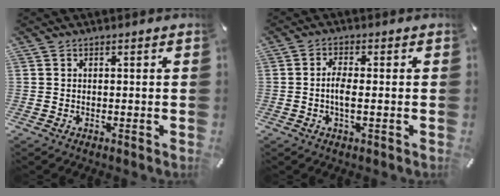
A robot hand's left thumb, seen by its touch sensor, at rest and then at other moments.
{"total": 3.8, "force": [-0.7, 1.2, 3.6], "torque": [-0.078, -0.002, -0.018]}